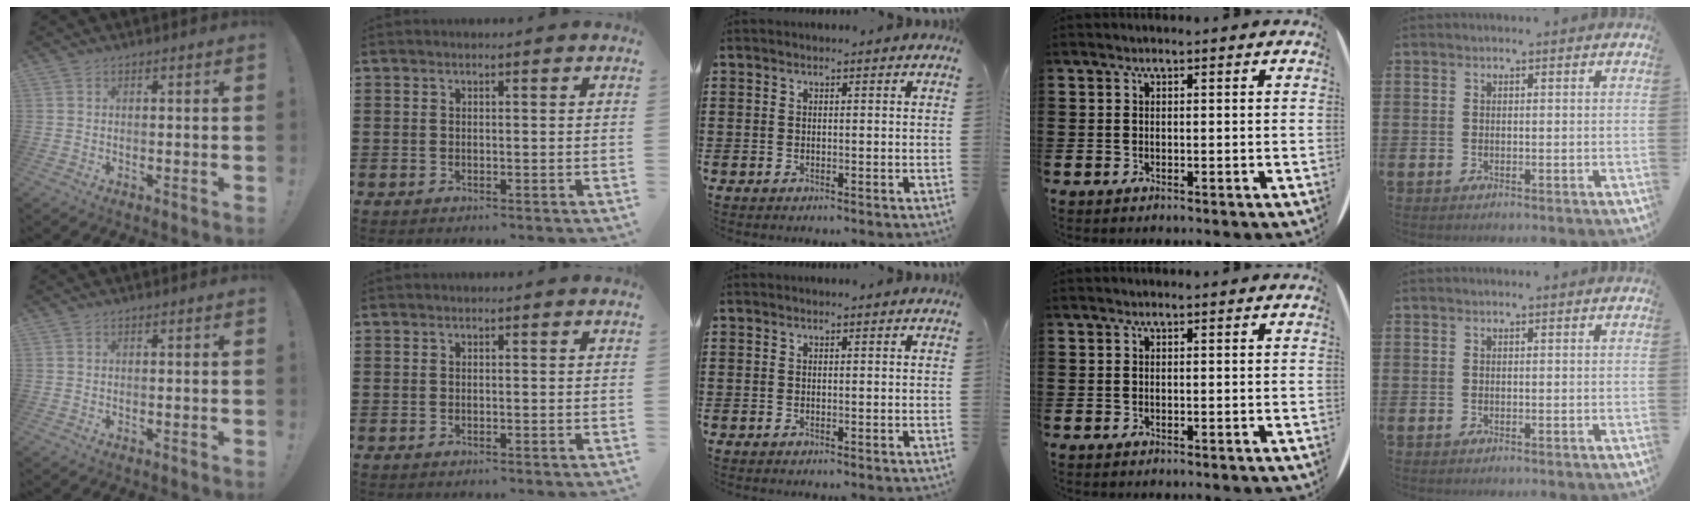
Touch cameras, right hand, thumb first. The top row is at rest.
{}